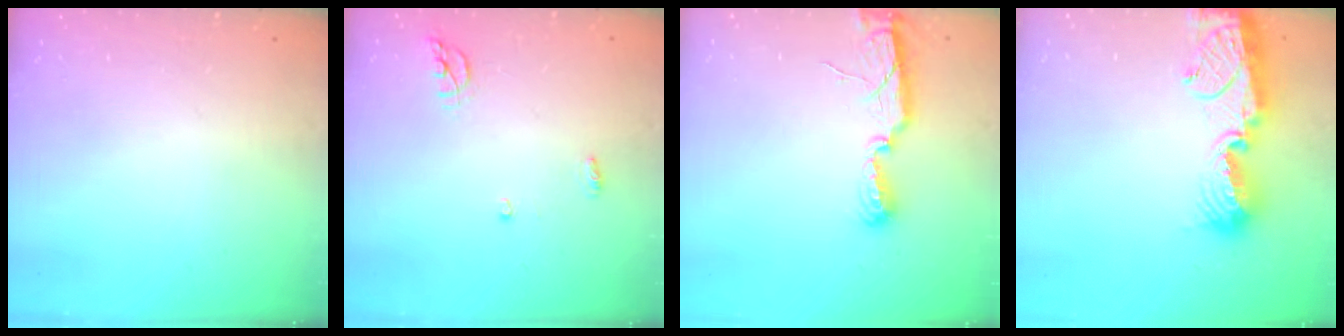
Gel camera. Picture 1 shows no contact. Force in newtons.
{"total": 6.5, "press": 6.5, "slide": 0.1}
{"total": 7.5, "press": 7.5, "slide": 0.4}
{"total": 15.7, "press": 15.6, "slide": 1.3}